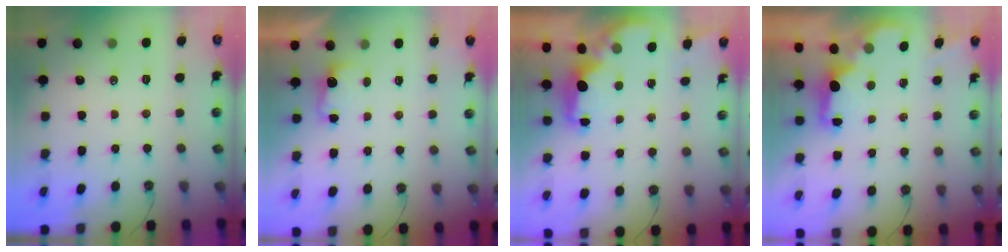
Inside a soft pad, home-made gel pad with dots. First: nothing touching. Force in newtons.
{"total": 2.7, "press": 2.5, "slide": 0.9}
{"total": 2.3, "press": 2.2, "slide": 0.7}
{"total": 1.6, "press": 1.4, "slide": 0.8}